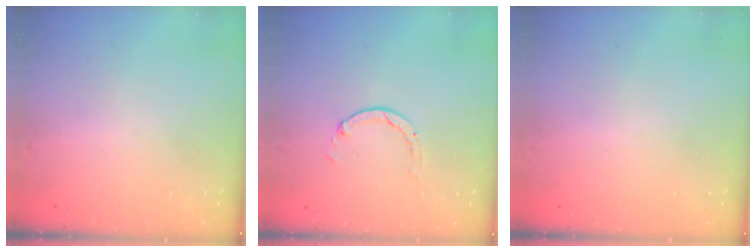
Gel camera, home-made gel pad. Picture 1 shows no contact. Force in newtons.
{"total": 1.3, "press": 1.2, "slide": 0.2}
{"total": 2.6, "press": 2.6, "slide": 0.2}